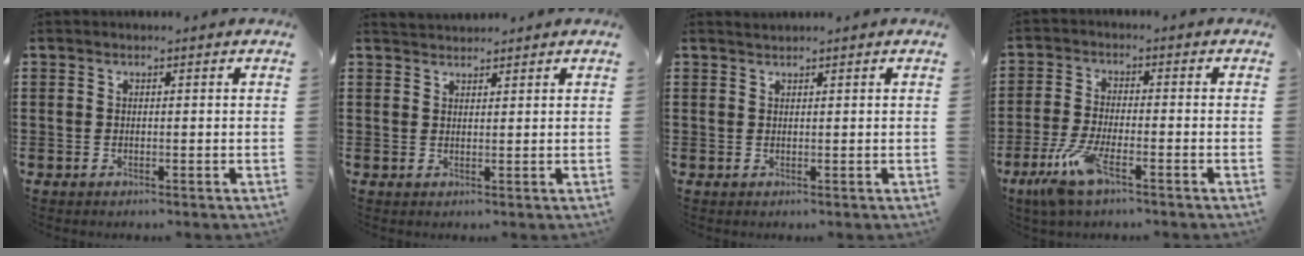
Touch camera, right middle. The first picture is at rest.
{"total": 1.8, "force": [1.8, 0.4, -0.1], "torque": [-0.003, 0.005, 0.035]}
{"total": 0.7, "force": [0.7, 0.0, 0.1], "torque": [-0.003, -0.001, 0.014]}
{"total": 6.8, "force": [-4.1, 1.5, 5.2], "torque": [-0.129, -0.016, -0.080]}